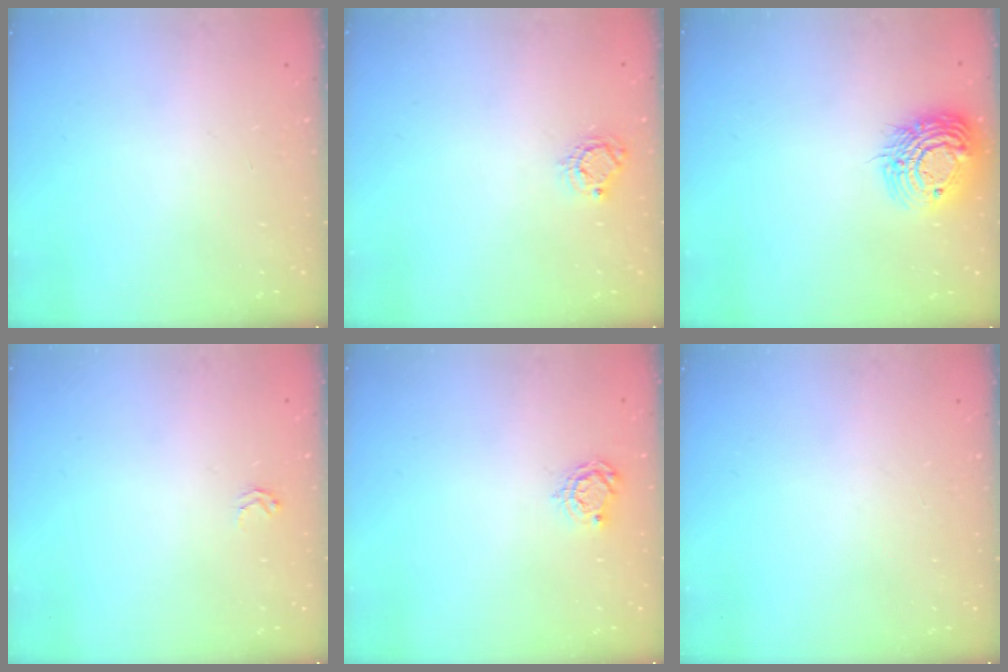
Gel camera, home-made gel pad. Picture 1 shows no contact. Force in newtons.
{"total": 5.5, "press": 5.5, "slide": 0.2}
{"total": 15.3, "press": 15.2, "slide": 1.3}
{"total": 2.5, "press": 2.5, "slide": 0.3}
{"total": 5.0, "press": 5.0, "slide": 0.4}
{"total": 0.0}